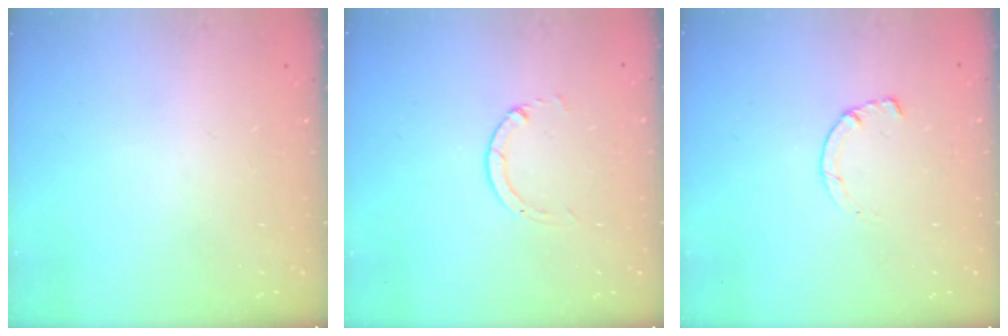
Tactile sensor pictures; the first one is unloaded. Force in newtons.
{"total": 1.3, "press": 1.3, "slide": 0.2}
{"total": 1.8, "press": 1.7, "slide": 0.3}